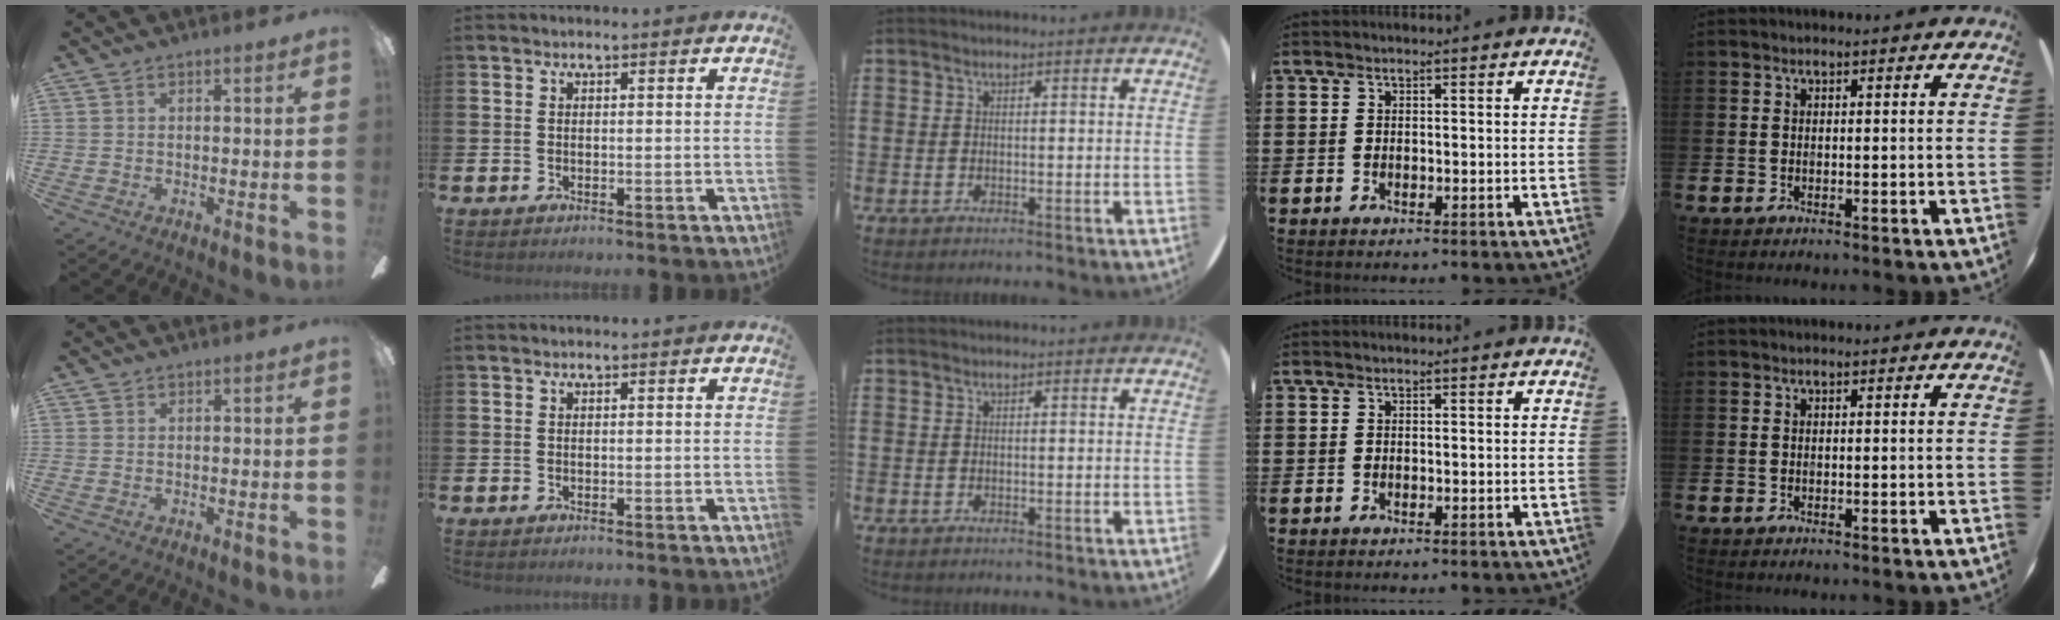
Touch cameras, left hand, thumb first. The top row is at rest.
{}